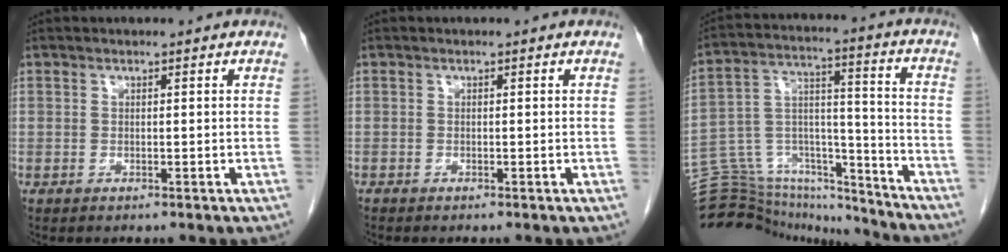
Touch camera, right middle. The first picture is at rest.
{"total": 0.0}
{"total": 23.0, "force": [-21.9, 5.2, 4.7], "torque": [-0.125, 0.045, -0.339]}